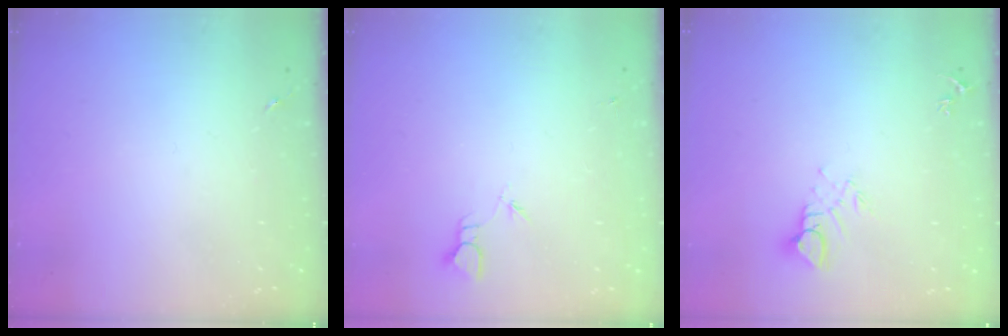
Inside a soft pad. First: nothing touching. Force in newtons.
{"total": 2.3, "press": 2.3, "slide": 0.1}
{"total": 5.2, "press": 5.2, "slide": 0.4}